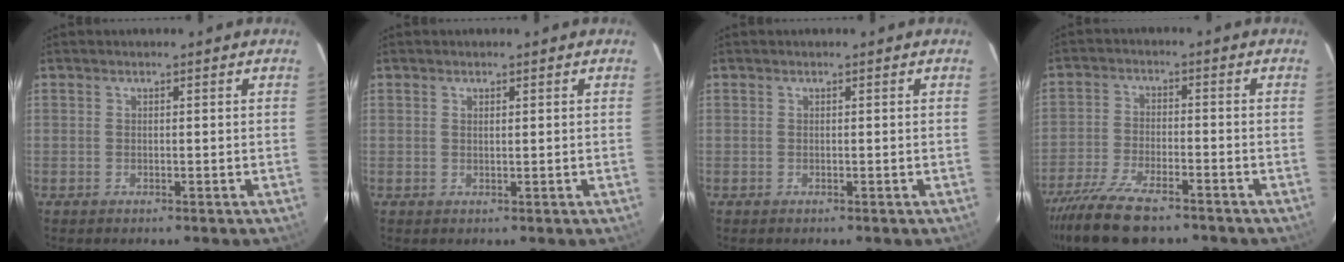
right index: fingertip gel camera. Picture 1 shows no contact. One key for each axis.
{"total": 0.7, "fx": 0.4, "fy": 0.2, "fz": 0.5, "tx": -0.012, "ty": 0.001, "tz": 0.008}
{"total": 0.0}
{"total": 12.7, "fx": -10.0, "fy": 3.8, "fz": 6.9, "tx": -0.161, "ty": -0.033, "tz": -0.181}